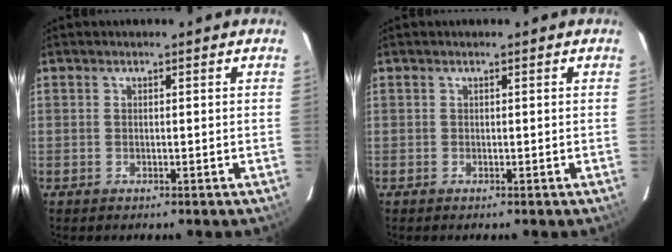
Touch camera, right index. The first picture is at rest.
{"total": 0.0}